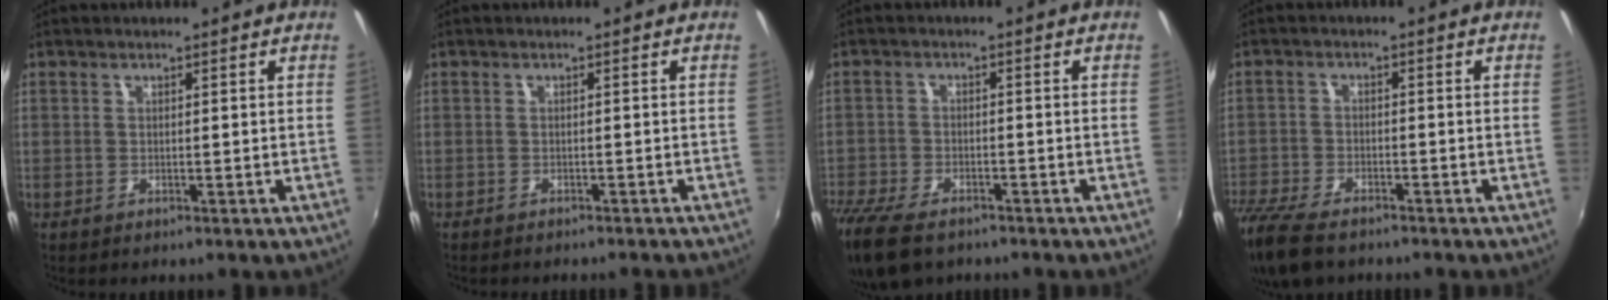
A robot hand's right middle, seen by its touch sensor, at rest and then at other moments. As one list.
[{"total": 3.9, "force": [-3.6, 0.8, 1.4], "torque": [-0.033, -0.013, -0.049]}, {"total": 12.5, "force": [-9.2, 5.5, 6.3], "torque": [-0.169, -0.042, -0.170]}, {"total": 12.6, "force": [-9.8, 4.8, 6.3], "torque": [-0.170, -0.038, -0.183]}]